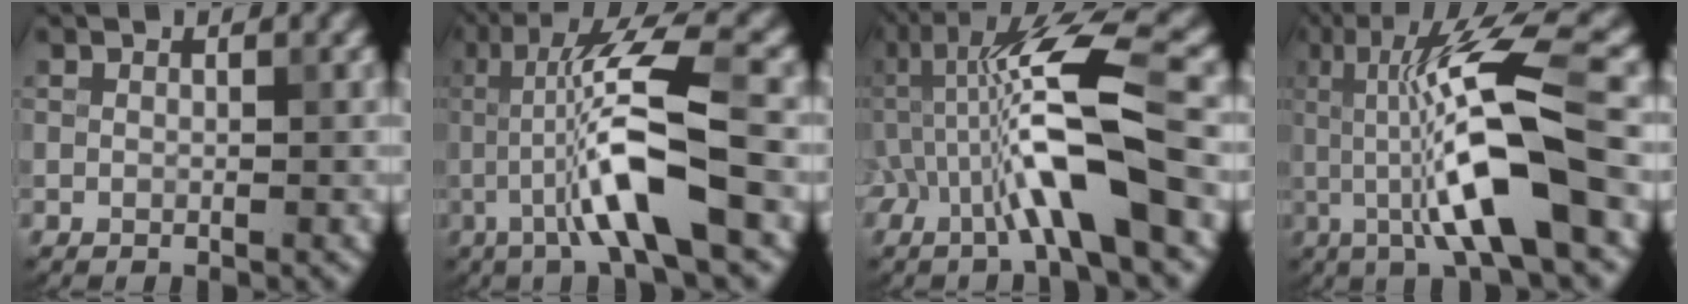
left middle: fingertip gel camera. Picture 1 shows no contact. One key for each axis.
{"total": 8.7, "fx": -1.5, "fy": 1.3, "fz": 8.5, "tx": -0.148, "ty": 0.010, "tz": -0.029}
{"total": 8.5, "fx": -1.9, "fy": 1.4, "fz": 8.1, "tx": -0.143, "ty": 0.020, "tz": -0.036}
{"total": 10.6, "fx": -0.7, "fy": 2.1, "fz": 10.4, "tx": -0.169, "ty": 0.008, "tz": -0.018}